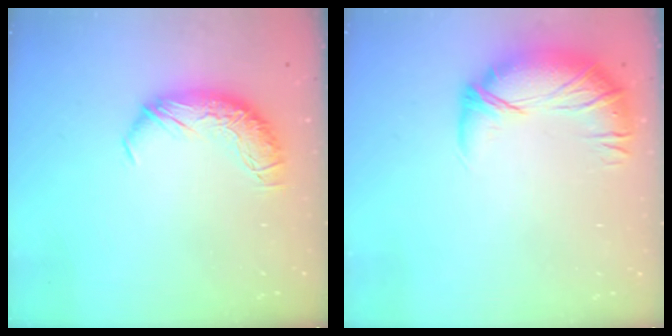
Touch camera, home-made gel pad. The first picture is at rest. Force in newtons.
{"total": 3.1, "press": 2.3, "slide": 2.1}